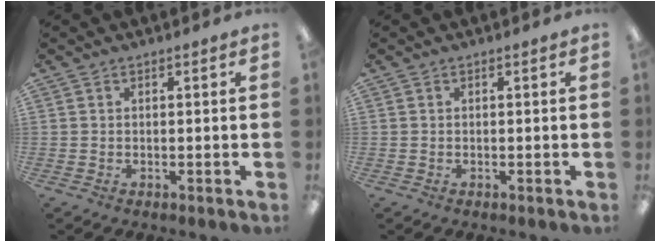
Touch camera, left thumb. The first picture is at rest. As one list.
[{"total": 0.0}]